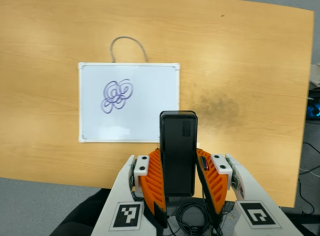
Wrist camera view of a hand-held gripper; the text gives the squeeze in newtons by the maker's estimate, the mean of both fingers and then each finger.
{"total": 3.6, "left": 2.1, "right": 5.0}